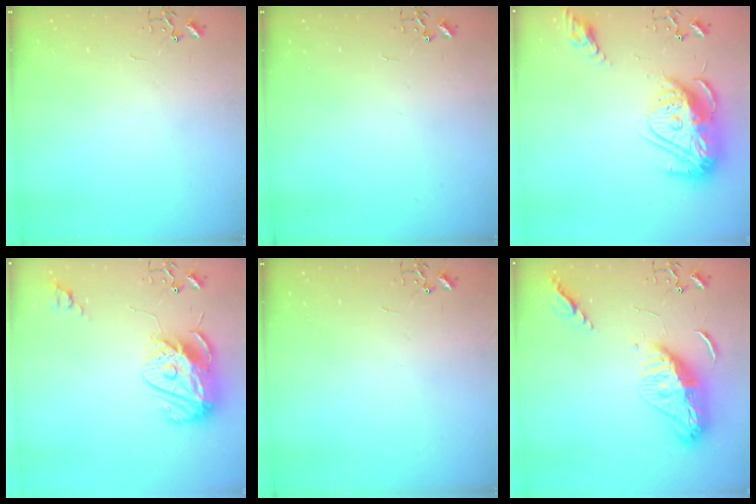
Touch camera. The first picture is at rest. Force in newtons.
{"total": 0.0}
{"total": 17.6, "press": 17.5, "slide": 1.6}
{"total": 13.9, "press": 13.8, "slide": 1.3}
{"total": 0.0}
{"total": 14.6, "press": 14.5, "slide": 1.2}